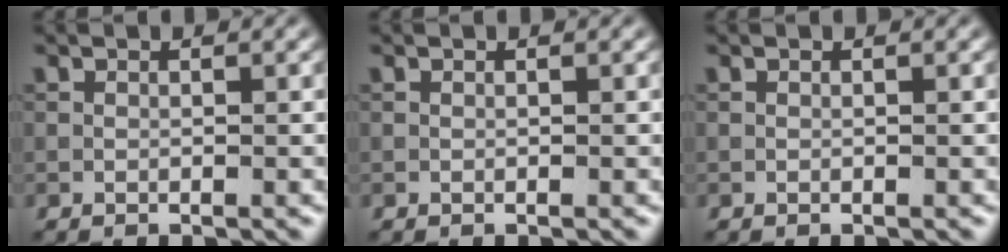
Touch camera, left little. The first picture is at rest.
{"total": 0.0}
{"total": 0.0}